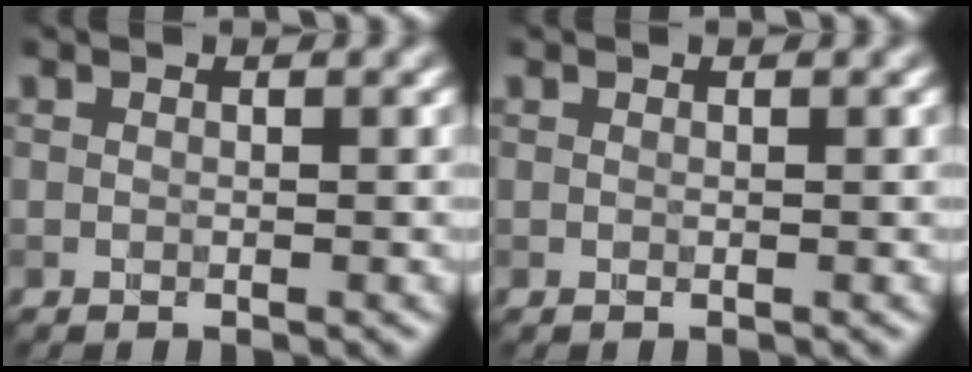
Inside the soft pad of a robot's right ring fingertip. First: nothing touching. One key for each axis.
{"total": 0.0}